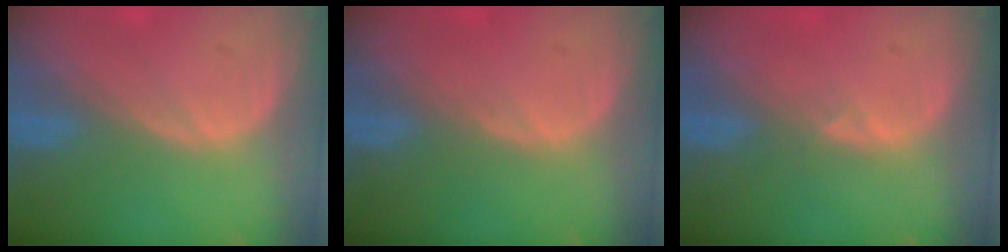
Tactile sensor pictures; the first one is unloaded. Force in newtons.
{"total": 0.0}
{"total": 0.7, "press": 0.6, "slide": 0.3}